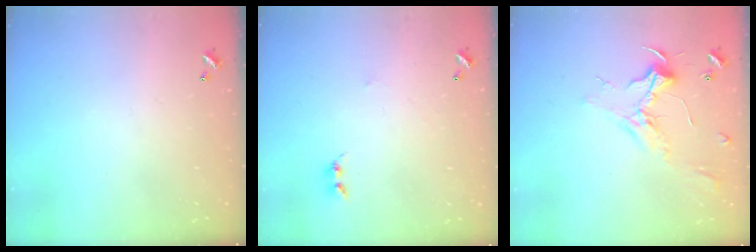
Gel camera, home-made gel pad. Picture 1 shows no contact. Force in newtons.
{"total": 2.9, "press": 2.8, "slide": 0.4}
{"total": 2.3, "press": 2.2, "slide": 0.8}